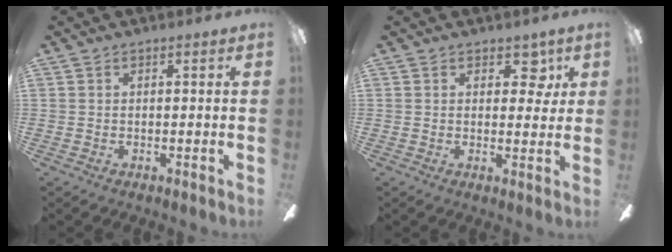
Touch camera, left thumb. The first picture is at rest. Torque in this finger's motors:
{"motor_torque": [-0.04, -0.04, -0.31, 0.06, -0.02]}